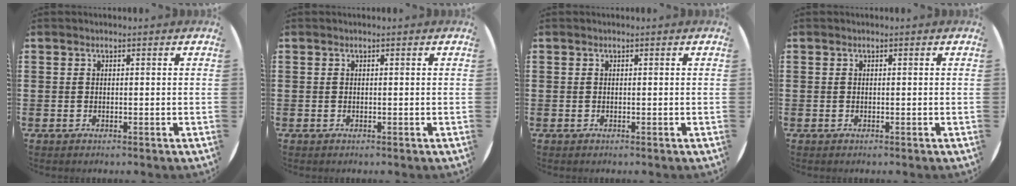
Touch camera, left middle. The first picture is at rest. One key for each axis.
{"total": 0.0}
{"total": 0.0}
{"total": 0.0}